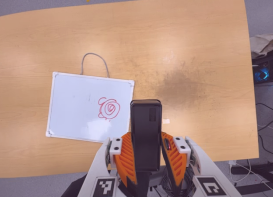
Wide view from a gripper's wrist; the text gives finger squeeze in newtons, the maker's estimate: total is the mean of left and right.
{"total": 4.9, "left": 3.5, "right": 6.4}